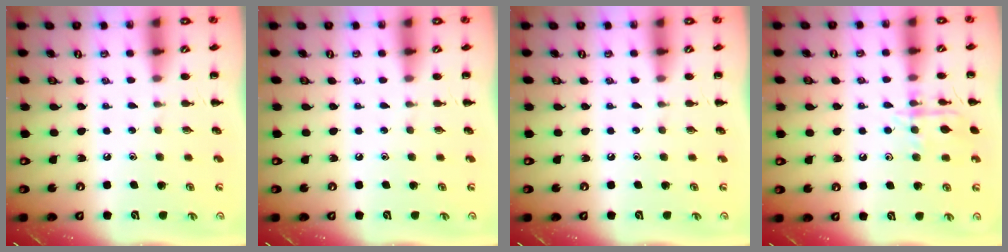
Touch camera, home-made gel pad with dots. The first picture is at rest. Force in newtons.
{"total": 0.0}
{"total": 0.0}
{"total": 12.1, "press": 12.0, "slide": 0.6}